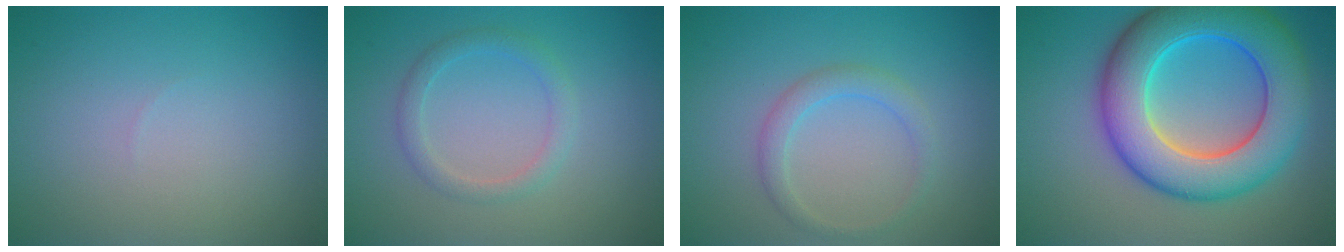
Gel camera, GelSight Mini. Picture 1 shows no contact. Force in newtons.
{"total": 1.9, "press": 1.9, "slide": 0.1}
{"total": 2.0, "press": 2.0, "slide": 0.1}
{"total": 10.9, "press": 10.9, "slide": 0.2}